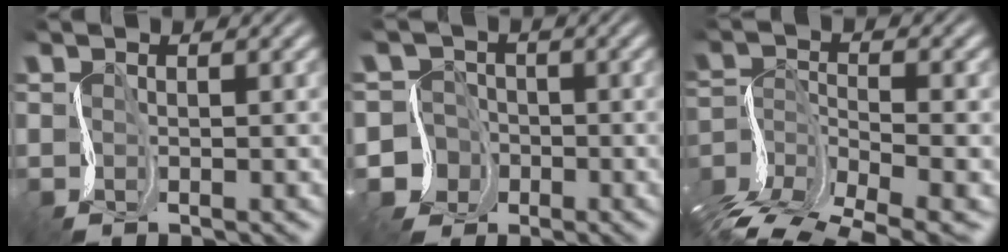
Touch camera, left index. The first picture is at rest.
{"total": 5.2, "force": [-1.8, 4.9, 0.0], "torque": [0.013, 0.009, -0.057]}
{"total": 8.5, "force": [-5.8, 3.2, 5.4], "torque": [-0.114, 0.003, -0.100]}